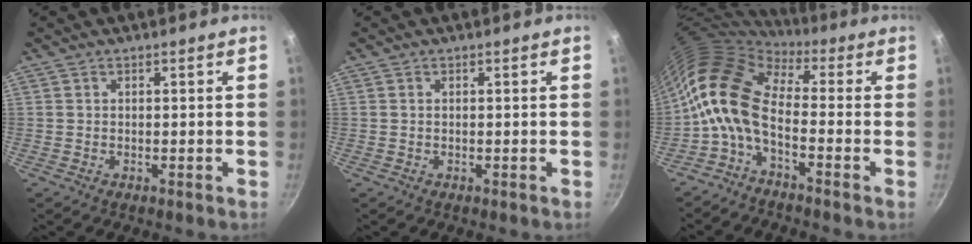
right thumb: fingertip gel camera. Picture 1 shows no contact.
{"total": 0.0}
{"total": 11.0, "force": [-1.5, 5.9, 9.2], "torque": [-0.167, 0.028, -0.046]}